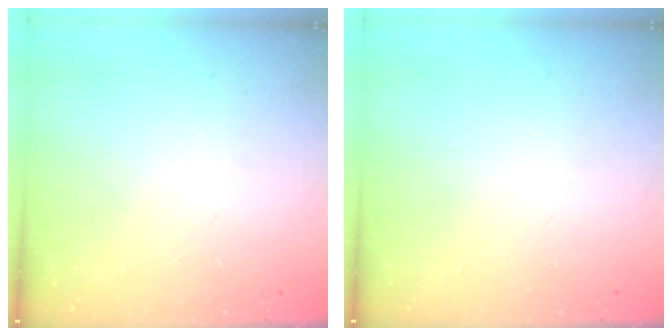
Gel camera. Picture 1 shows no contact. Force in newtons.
{"total": 0.0}